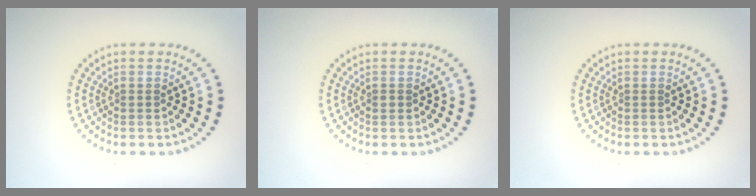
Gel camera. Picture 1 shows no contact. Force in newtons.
{"total": 0.6, "press": 0.6, "slide": 0.1}
{"total": 0.0}